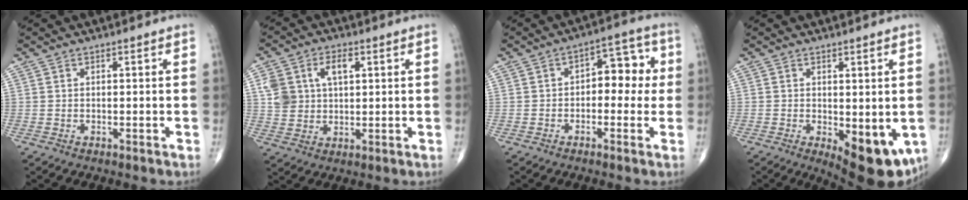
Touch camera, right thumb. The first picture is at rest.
{"total": 8.9, "force": [2.8, 6.0, 6.0], "torque": [-0.096, 0.002, 0.055]}
{"total": 8.1, "force": [0.0, 5.0, 6.4], "torque": [-0.042, 0.032, -0.010]}
{"total": 10.6, "force": [-2.6, 4.5, 9.2], "torque": [-0.102, -0.021, -0.021]}